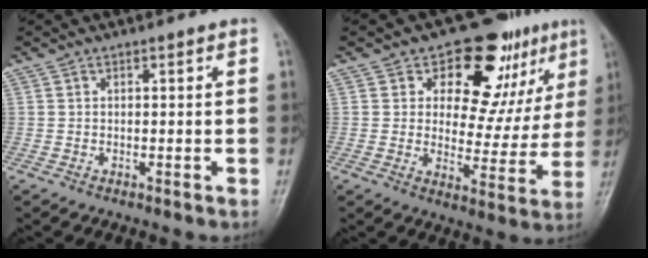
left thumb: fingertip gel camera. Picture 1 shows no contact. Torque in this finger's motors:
{"motor_torque": [0.35, 0.19, -0.31, -0.33, 0.08]}